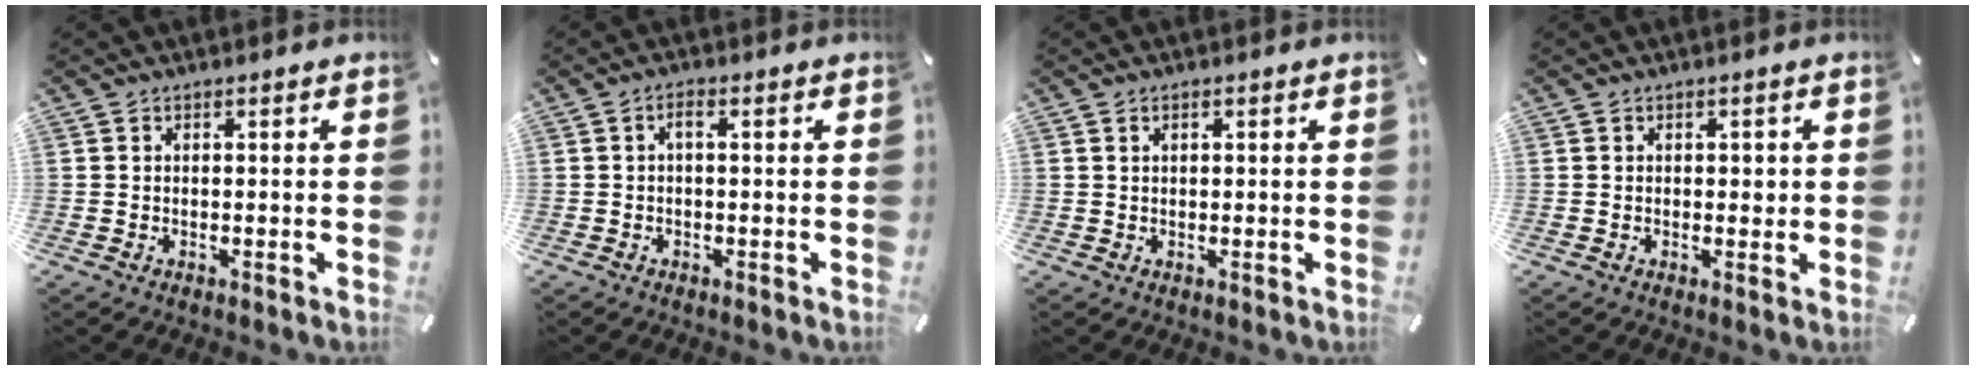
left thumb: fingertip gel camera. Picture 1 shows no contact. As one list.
[{"total": 2.1, "force": [0.1, 0.6, 2.0], "torque": [-0.040, 0.007, -0.001]}, {"total": 1.3, "force": [0.6, 0.7, 1.0], "torque": [-0.020, 0.003, 0.010]}, {"total": 1.6, "force": [0.2, 1.1, 1.1], "torque": [-0.015, 0.003, 0.000]}]